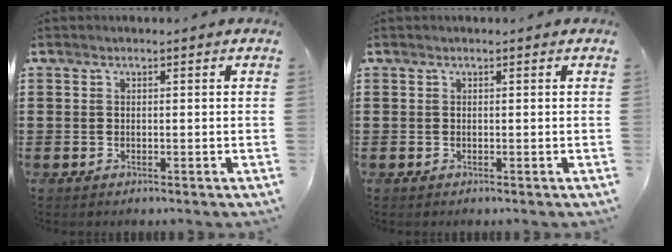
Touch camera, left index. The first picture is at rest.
{"total": 0.0}